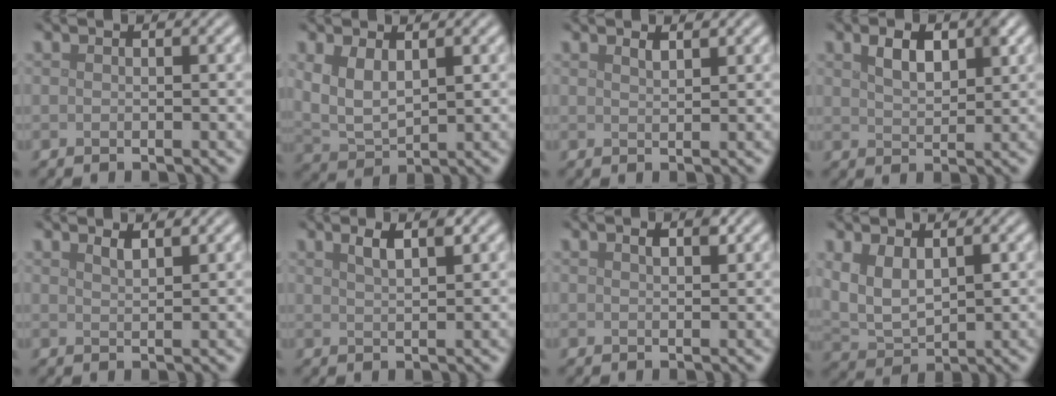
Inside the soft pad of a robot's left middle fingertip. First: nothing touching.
{"total": 3.8, "force": [1.0, 2.1, 3.0], "torque": [-0.073, -0.004, 0.025]}
{"total": 1.1, "force": [0.9, 0.2, 0.5], "torque": [-0.010, 0.000, 0.015]}
{"total": 3.6, "force": [1.6, 1.8, 2.7], "torque": [-0.050, 0.005, 0.031]}
{"total": 1.4, "force": [1.1, 0.3, 0.8], "torque": [-0.013, 0.001, 0.019]}
{"total": 2.2, "force": [1.4, 0.5, 1.6], "torque": [-0.025, 0.004, 0.023]}
{"total": 1.4, "force": [0.7, 0.5, 1.0], "torque": [-0.018, 0.000, 0.013]}
{"total": 4.2, "force": [1.2, 2.4, 3.2], "torque": [-0.077, -0.003, 0.029]}